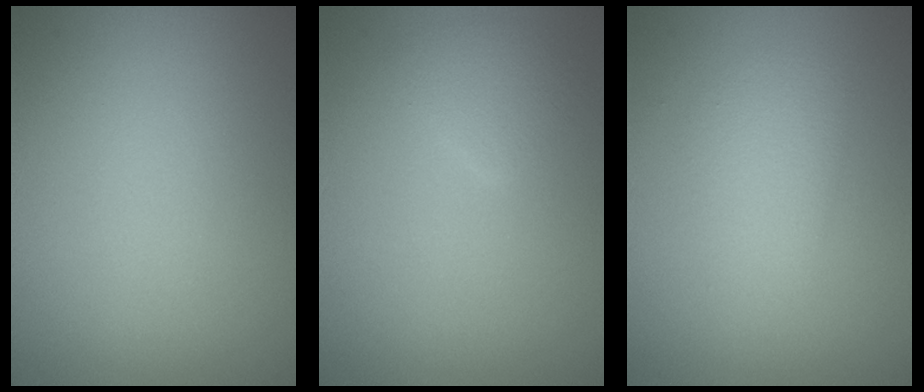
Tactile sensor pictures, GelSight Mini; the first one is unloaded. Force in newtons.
{"total": 1.6, "press": 1.6, "slide": 0.1}
{"total": 2.1, "press": 2.1, "slide": 0.1}